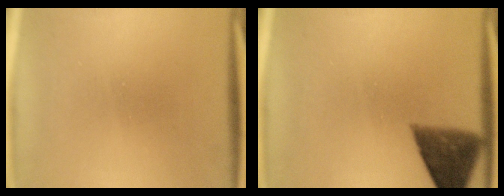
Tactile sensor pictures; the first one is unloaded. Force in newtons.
{"total": 5.4}